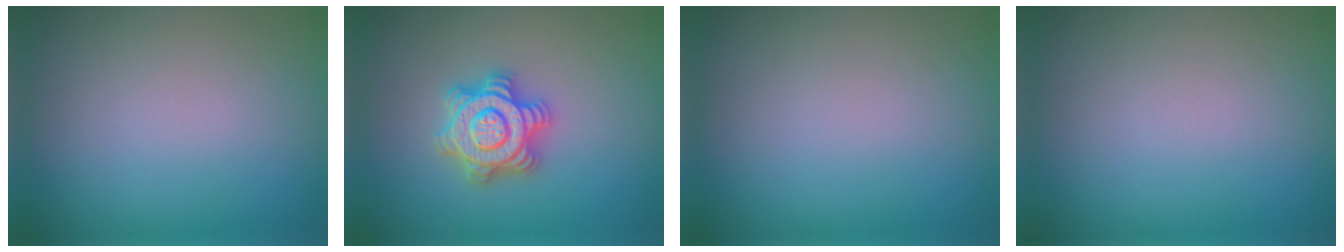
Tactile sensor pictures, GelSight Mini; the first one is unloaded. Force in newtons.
{"total": 4.9, "press": 4.8, "slide": 0.7}
{"total": 0.0}
{"total": 0.0}